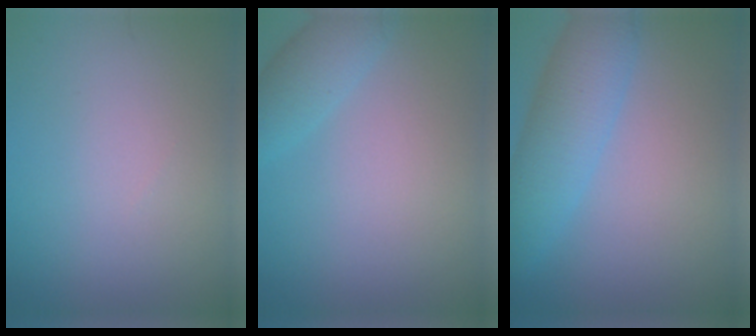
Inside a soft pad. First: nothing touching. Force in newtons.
{"total": 3.0, "press": 3.0, "slide": 0.1}
{"total": 5.6, "press": 5.6, "slide": 0.2}